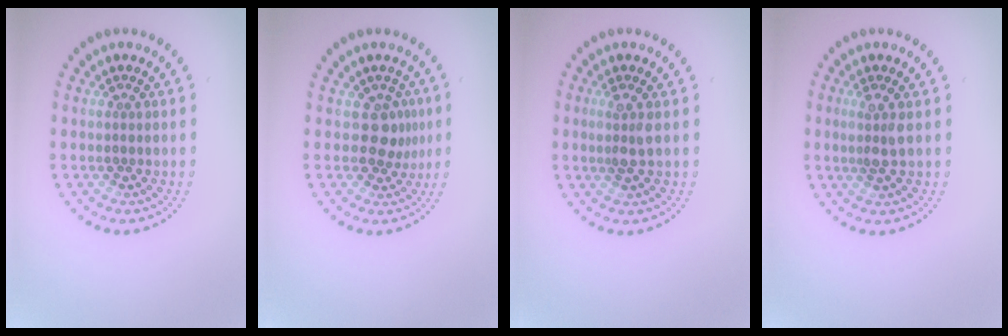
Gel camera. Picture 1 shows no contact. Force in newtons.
{"total": 2.2, "press": 1.7, "slide": 1.4}
{"total": 1.8, "press": 1.6, "slide": 0.7}
{"total": 1.8, "press": 1.6, "slide": 0.8}